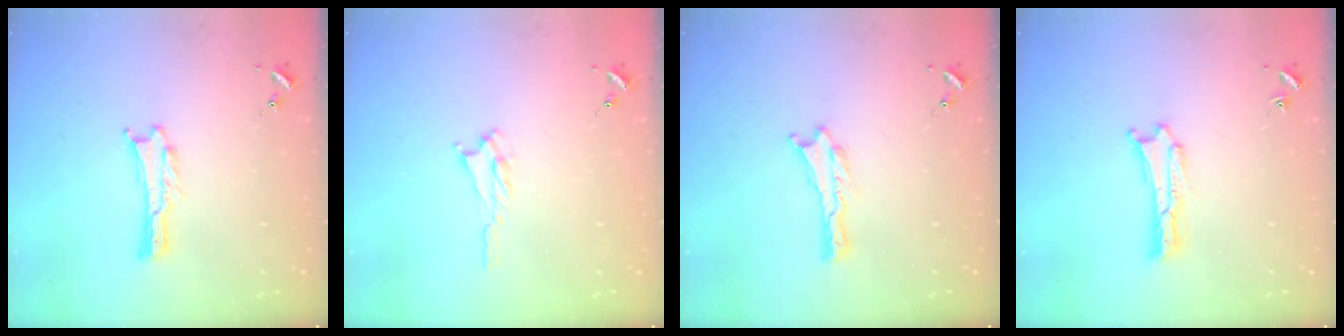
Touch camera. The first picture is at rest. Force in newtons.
{"total": 1.6, "press": 1.5, "slide": 0.4}
{"total": 0.0}
{"total": 0.0}